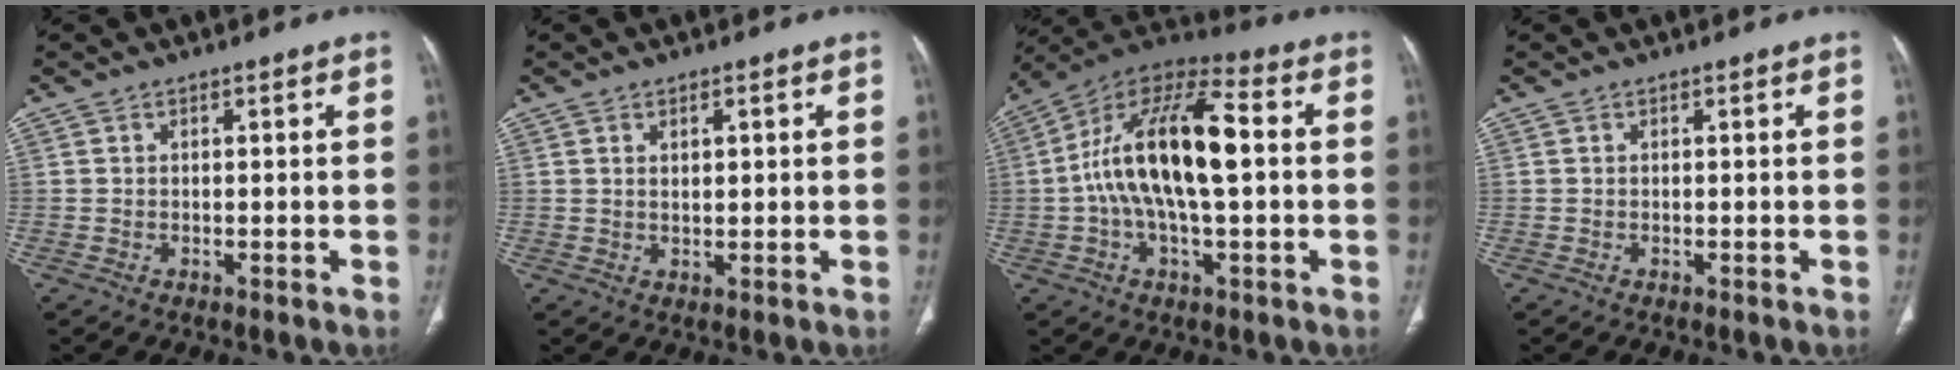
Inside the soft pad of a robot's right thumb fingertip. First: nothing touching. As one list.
[{"total": 1.9, "force": [0.7, 0.9, 1.5], "torque": [-0.022, -0.006, 0.014]}, {"total": 19.0, "force": [0.7, 7.9, 17.3], "torque": [-0.315, 0.039, 0.005]}, {"total": 0.0}]